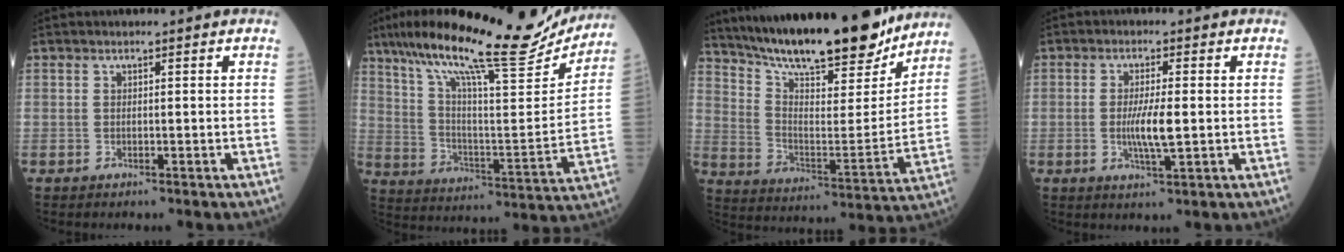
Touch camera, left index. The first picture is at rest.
{"total": 25.0, "force": [20.7, 3.0, 13.6], "torque": [-0.239, -0.005, 0.310]}
{"total": 24.8, "force": [21.4, 4.3, 11.8], "torque": [-0.202, -0.022, 0.320]}
{"total": 4.5, "force": [-0.3, 0.4, 4.5], "torque": [-0.091, -0.008, -0.005]}